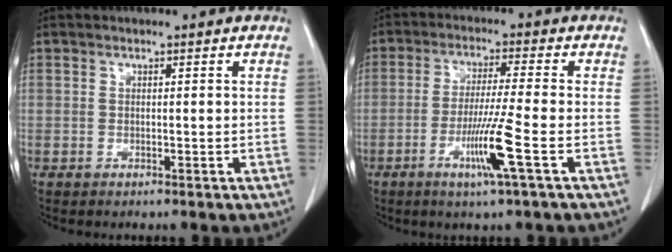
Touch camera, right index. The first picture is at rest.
{"total": 8.0, "force": [-3.2, -1.2, 7.2], "torque": [-0.136, -0.019, -0.063]}